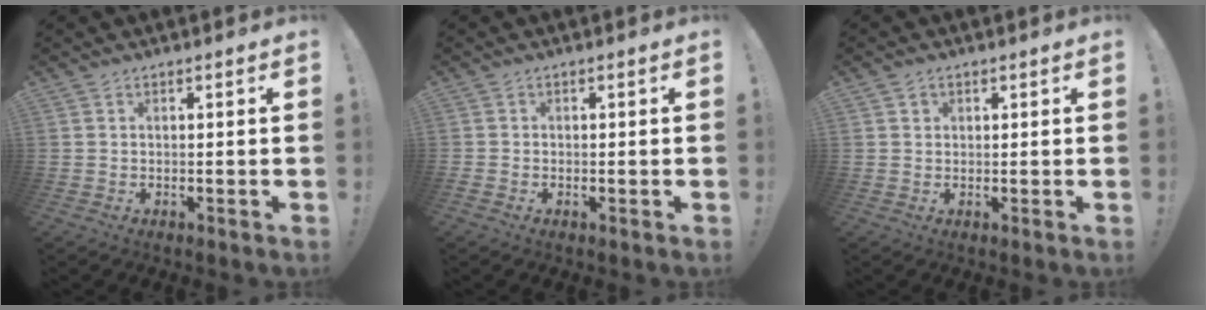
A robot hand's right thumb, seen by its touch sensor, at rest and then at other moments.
{"total": 0.8, "force": [-0.6, 0.6, 0.0], "torque": [-0.006, 0.005, -0.009]}
{"total": 1.5, "force": [0.6, 1.3, 0.4], "torque": [0.005, -0.003, 0.009]}